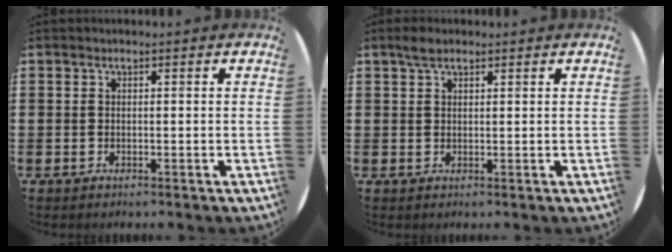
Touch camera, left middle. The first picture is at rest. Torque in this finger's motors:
{"motor_torque": [0.49, -0.62, -0.02, -0.01]}